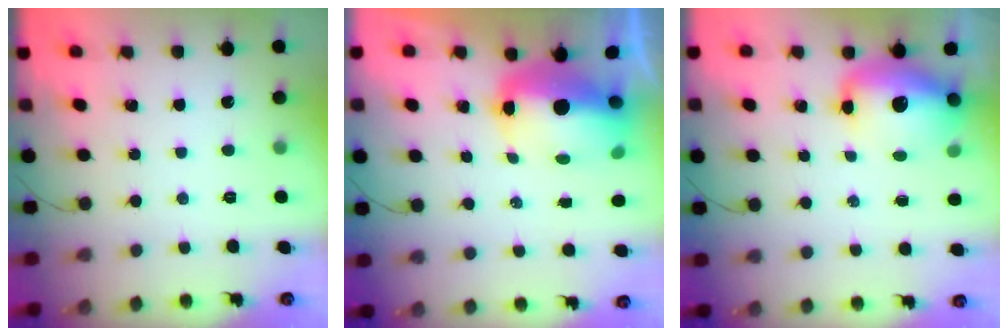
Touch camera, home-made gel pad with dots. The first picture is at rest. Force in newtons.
{"total": 11.9, "press": 11.7, "slide": 2.3}
{"total": 13.8, "press": 13.2, "slide": 4.1}